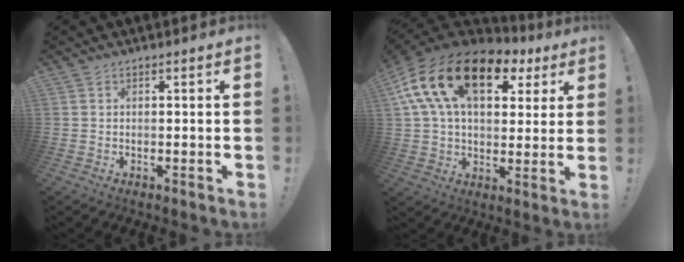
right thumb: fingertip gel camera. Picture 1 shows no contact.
{"total": 21.9, "force": [9.4, 12.2, 15.6], "torque": [-0.274, -0.030, 0.163]}